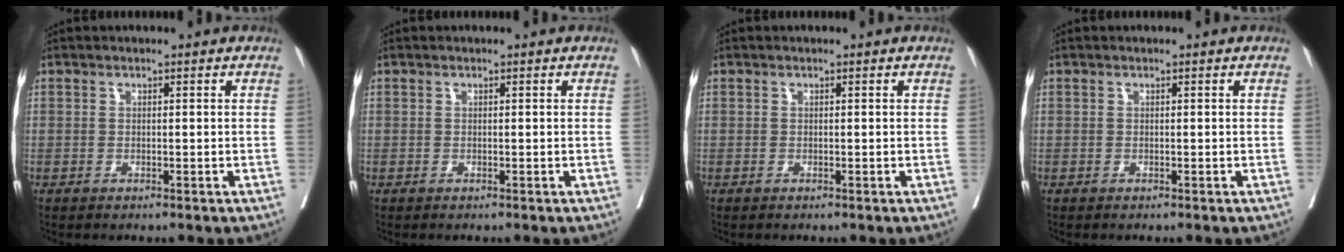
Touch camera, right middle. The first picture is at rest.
{"total": 0.0}
{"total": 0.0}
{"total": 0.0}